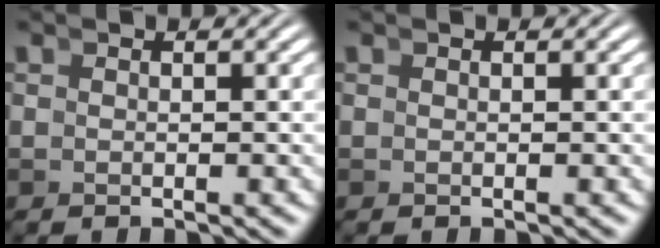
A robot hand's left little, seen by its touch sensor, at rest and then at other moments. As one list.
[{"total": 0.0}]